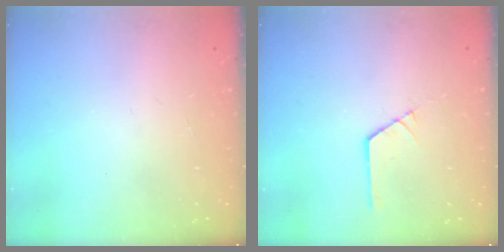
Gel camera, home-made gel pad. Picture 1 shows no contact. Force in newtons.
{"total": 1.0, "press": 1.0, "slide": 0.1}